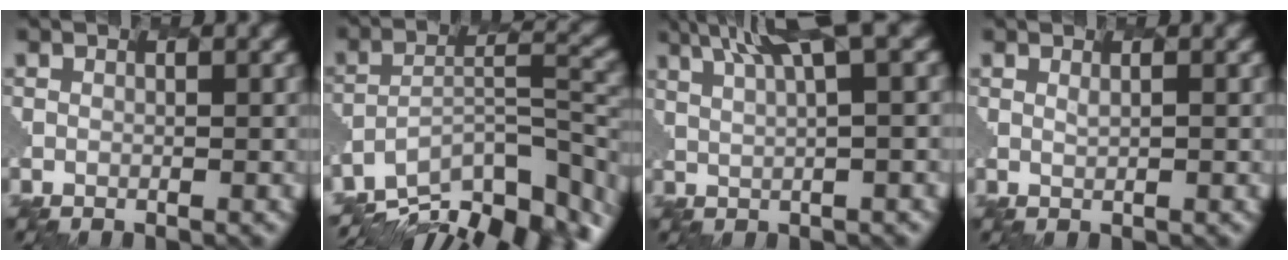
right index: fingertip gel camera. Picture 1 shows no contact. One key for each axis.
{"total": 12.2, "fx": -10.5, "fy": 3.8, "fz": 5.0, "tx": -0.103, "ty": 0.016, "tz": -0.160}
{"total": 7.8, "fx": 4.3, "fy": 1.6, "fz": 6.3, "tx": -0.078, "ty": 0.032, "tz": 0.066}
{"total": 0.5, "fx": 0.5, "fy": -0.2, "fz": -0.2, "tx": -0.012, "ty": 0.003, "tz": 0.005}